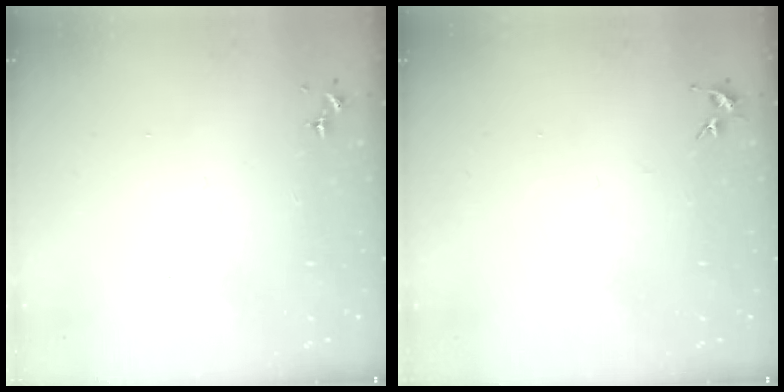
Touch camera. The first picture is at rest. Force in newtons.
{"total": 3.6, "press": 3.5, "slide": 0.4}